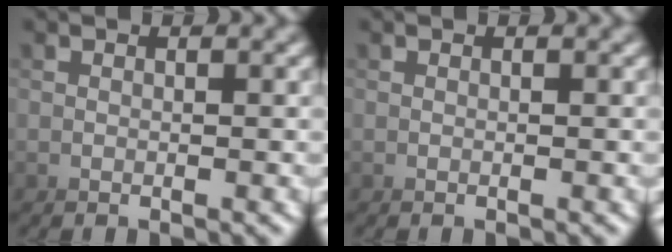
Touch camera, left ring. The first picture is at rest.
{"total": 0.0}